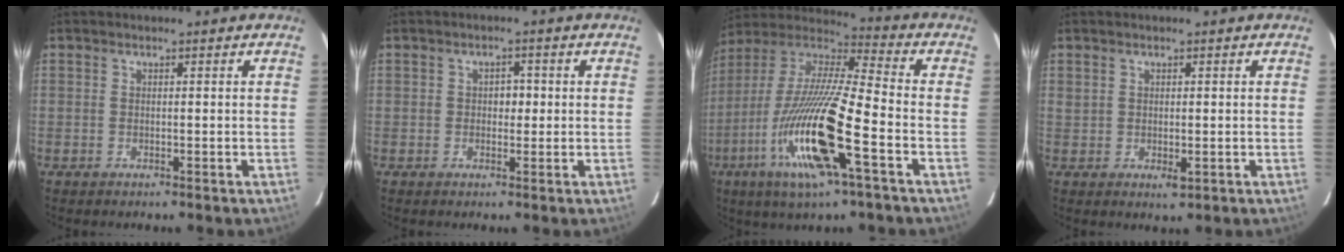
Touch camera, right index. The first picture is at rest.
{"total": 2.3, "force": [0.1, 1.5, 1.7], "torque": [-0.024, 0.007, 0.001]}
{"total": 20.2, "force": [-7.4, 2.1, 18.7], "torque": [-0.406, -0.027, -0.145]}
{"total": 2.1, "force": [0.1, 1.1, 1.7], "torque": [-0.033, -0.005, 0.007]}